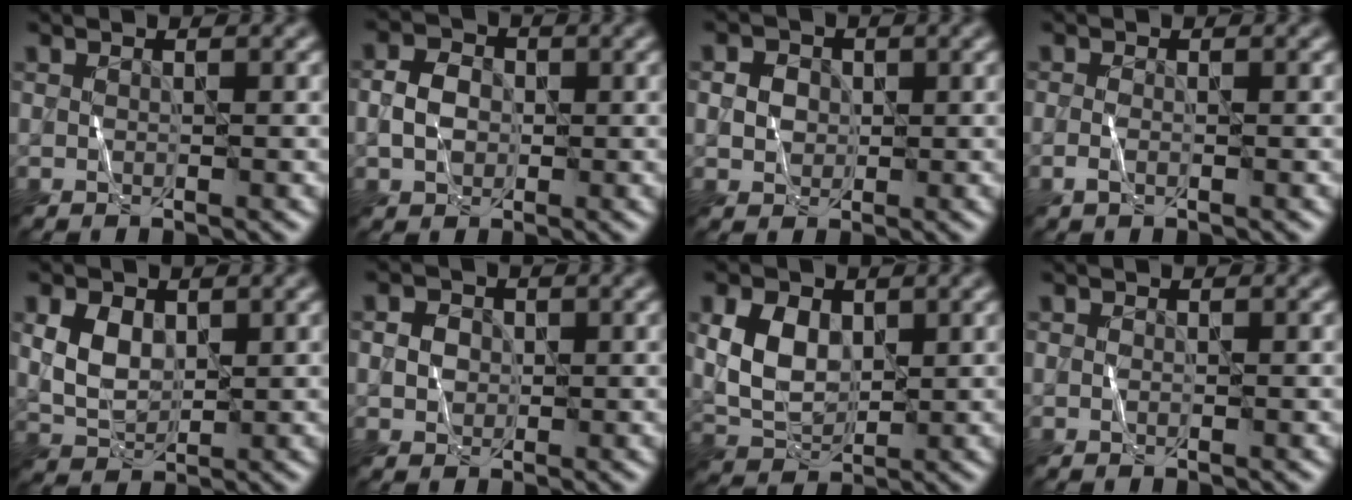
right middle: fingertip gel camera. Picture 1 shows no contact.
{"total": 2.7, "force": [-0.4, 2.2, 1.6], "torque": [-0.033, 0.005, -0.010]}
{"total": 2.5, "force": [0.6, 2.1, 1.1], "torque": [-0.027, 0.002, 0.011]}
{"total": 1.0, "force": [-0.4, 0.5, 0.8], "torque": [-0.015, 0.001, -0.010]}
{"total": 3.0, "force": [0.6, 2.1, 2.1], "torque": [-0.050, -0.001, 0.015]}
{"total": 1.7, "force": [0.2, 1.6, 0.7], "torque": [-0.019, -0.001, 0.008]}
{"total": 4.2, "force": [0.8, 2.9, 2.9], "torque": [-0.068, -0.001, 0.016]}
{"total": 0.0}